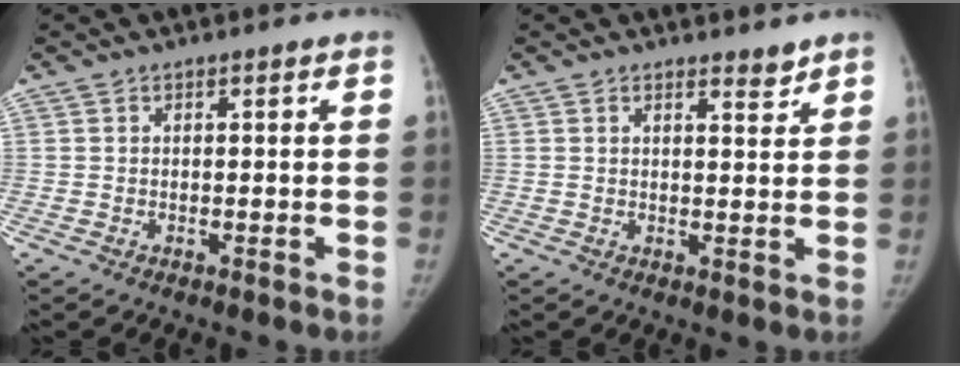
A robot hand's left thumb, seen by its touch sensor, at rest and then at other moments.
{"total": 2.1, "force": [1.9, 0.6, 0.6], "torque": [0.005, -0.016, 0.028]}